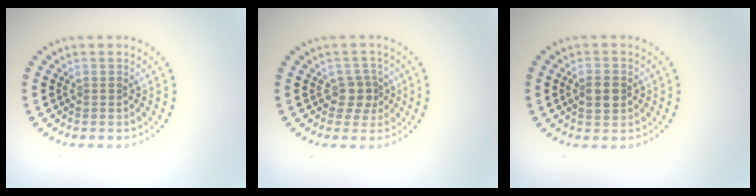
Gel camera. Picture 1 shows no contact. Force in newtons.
{"total": 2.1, "press": 1.7, "slide": 1.2}
{"total": 2.8, "press": 2.8, "slide": 0.1}